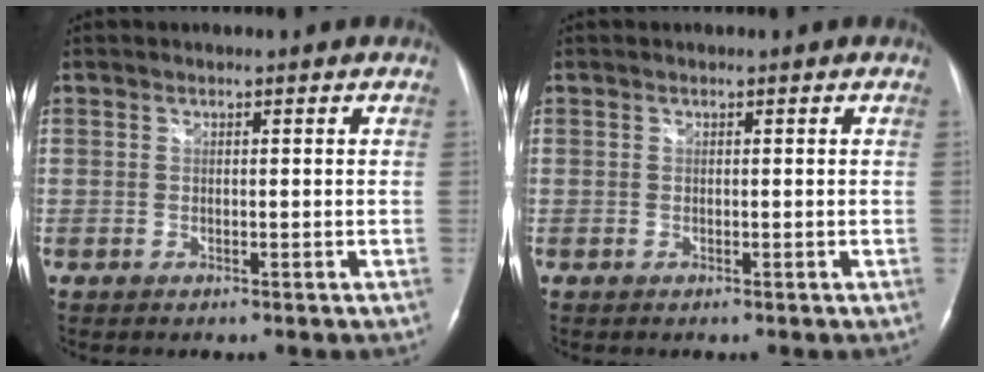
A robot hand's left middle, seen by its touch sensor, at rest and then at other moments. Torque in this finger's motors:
{"motor_torque": [0.00, 0.00, 0.00, 0.00]}